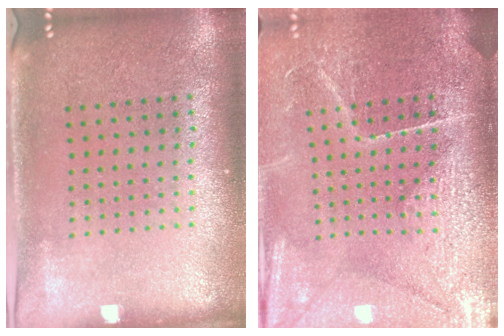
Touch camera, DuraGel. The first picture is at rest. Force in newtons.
{"total": 4.4, "press": 4.0, "slide": 1.9}